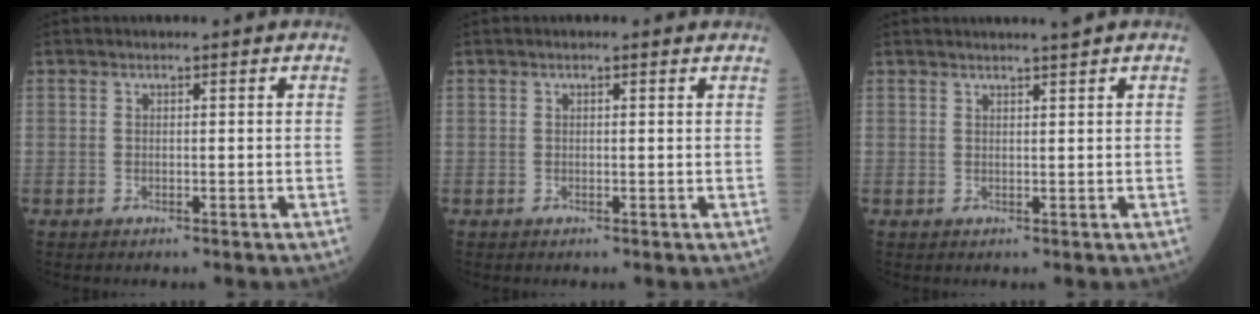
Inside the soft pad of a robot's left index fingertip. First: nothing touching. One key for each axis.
{"total": 1.4, "fx": 1.1, "fy": 0.4, "fz": 0.8, "tx": -0.015, "ty": 0.010, "tz": 0.012}
{"total": 2.4, "fx": 2.2, "fy": -0.5, "fz": 0.9, "tx": -0.011, "ty": 0.004, "tz": 0.033}